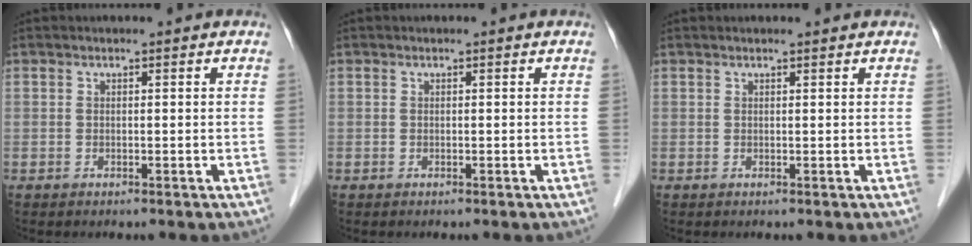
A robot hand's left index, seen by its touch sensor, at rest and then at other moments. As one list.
[{"total": 0.0}, {"total": 1.2, "force": [1.2, 0.0, 0.2], "torque": [-0.009, 0.011, 0.019]}]